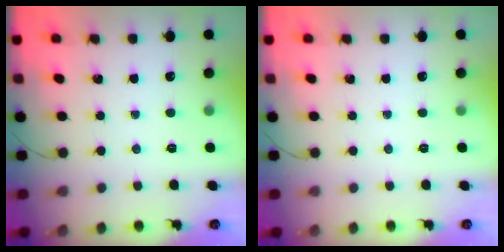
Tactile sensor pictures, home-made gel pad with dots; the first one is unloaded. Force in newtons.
{"total": 0.0}